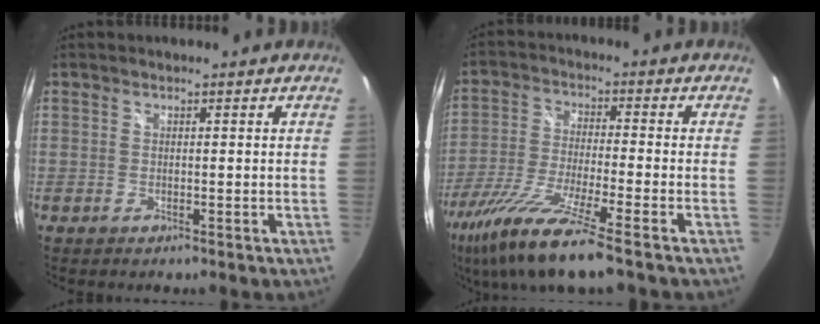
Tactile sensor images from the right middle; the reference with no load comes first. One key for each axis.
{"total": 16.3, "fx": -11.5, "fy": 1.3, "fz": 11.5, "tx": -0.241, "ty": -0.050, "tz": -0.210}